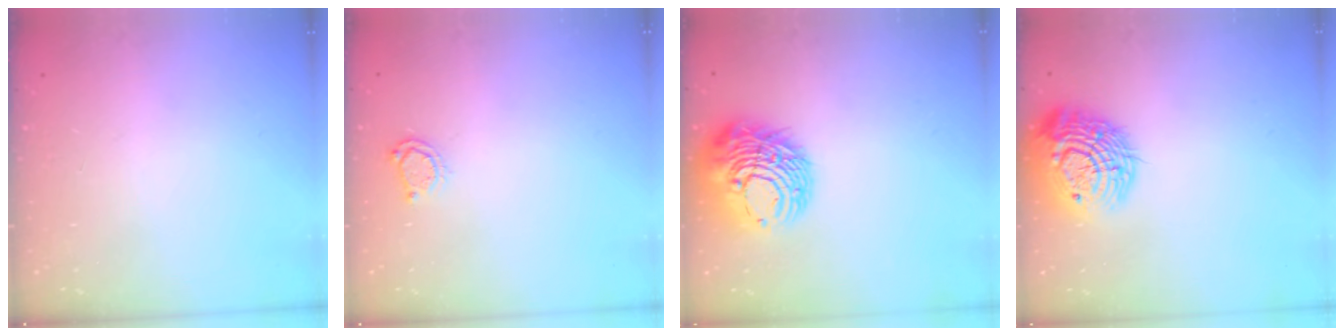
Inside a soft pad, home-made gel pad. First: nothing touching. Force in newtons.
{"total": 4.5, "press": 4.4, "slide": 0.6}
{"total": 16.2, "press": 16.2, "slide": 1.4}
{"total": 17.9, "press": 17.8, "slide": 1.3}